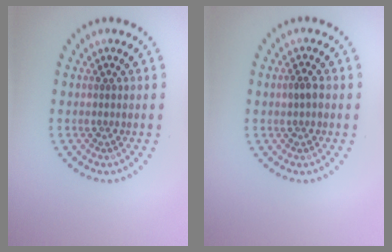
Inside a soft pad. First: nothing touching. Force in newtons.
{"total": 1.4, "press": 1.4, "slide": 0.1}